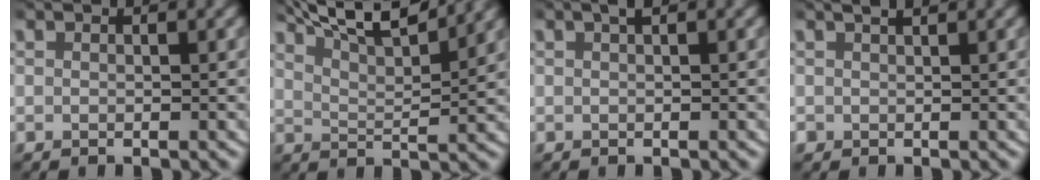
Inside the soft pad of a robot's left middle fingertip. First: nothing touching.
{"total": 9.1, "force": [7.6, 2.0, 4.6], "torque": [-0.078, 0.020, 0.116]}
{"total": 0.9, "force": [0.5, 0.2, 0.7], "torque": [-0.014, 0.009, 0.007]}
{"total": 1.1, "force": [0.7, 0.8, 0.3], "torque": [-0.010, 0.002, 0.015]}